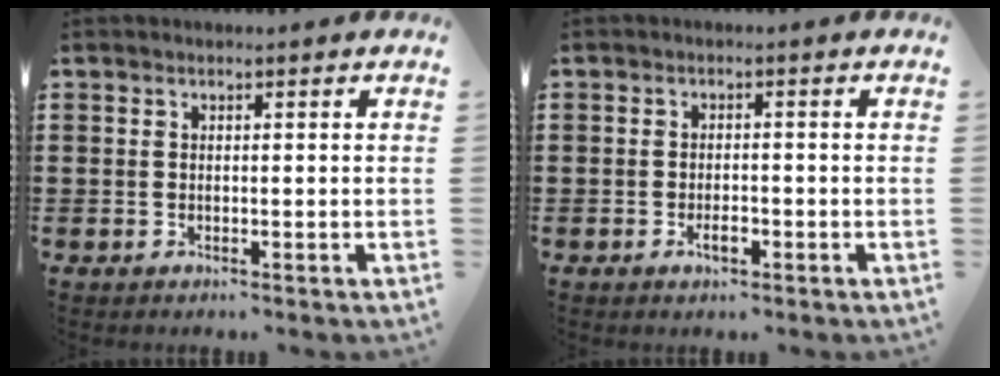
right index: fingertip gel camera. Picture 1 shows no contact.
{"total": 2.0, "force": [-1.0, 0.8, 1.6], "torque": [-0.030, 0.002, -0.019]}